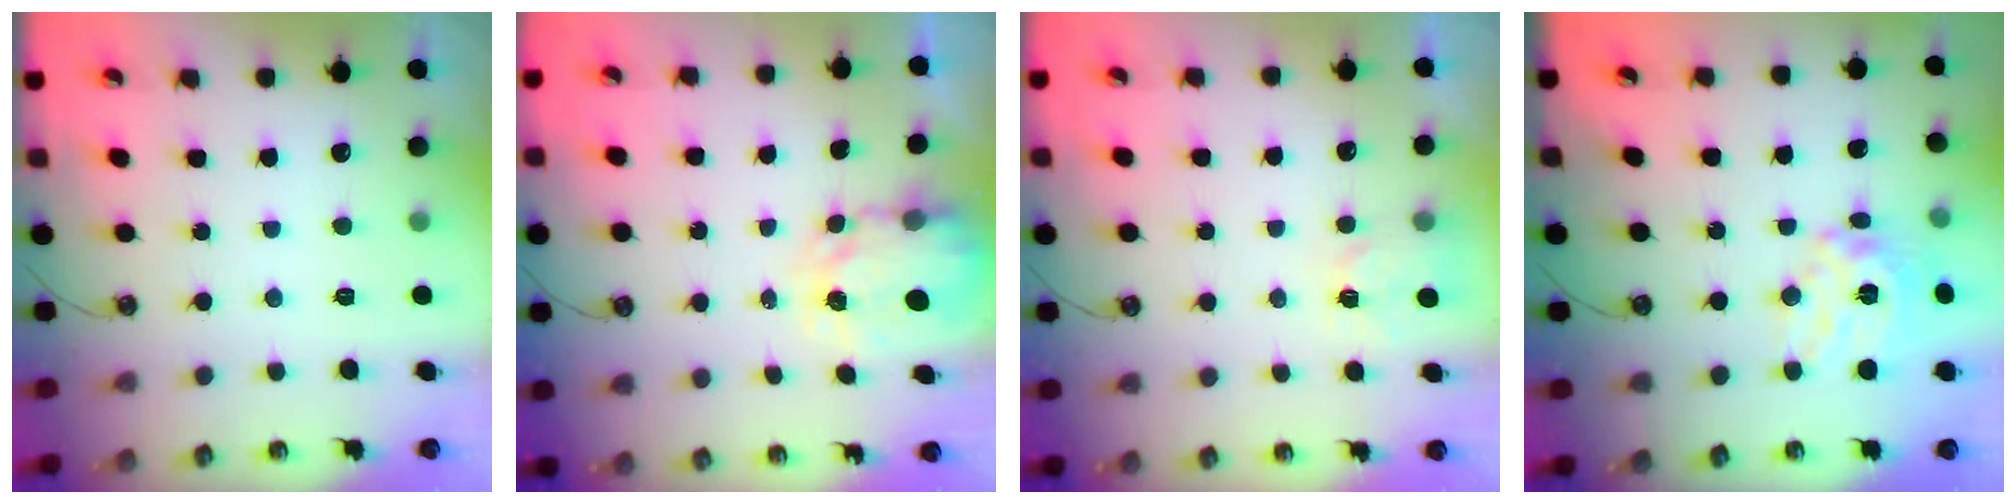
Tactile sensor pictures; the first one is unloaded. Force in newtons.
{"total": 4.1, "press": 4.1, "slide": 0.3}
{"total": 3.9, "press": 3.8, "slide": 0.4}
{"total": 13.2, "press": 13.2, "slide": 1.3}